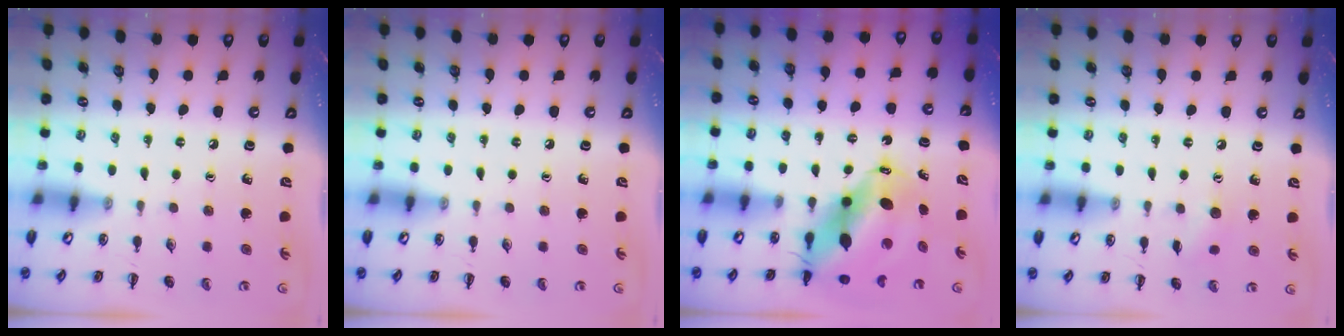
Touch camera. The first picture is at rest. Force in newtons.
{"total": 0.0}
{"total": 11.9, "press": 11.5, "slide": 3.2}
{"total": 5.0, "press": 4.8, "slide": 1.2}